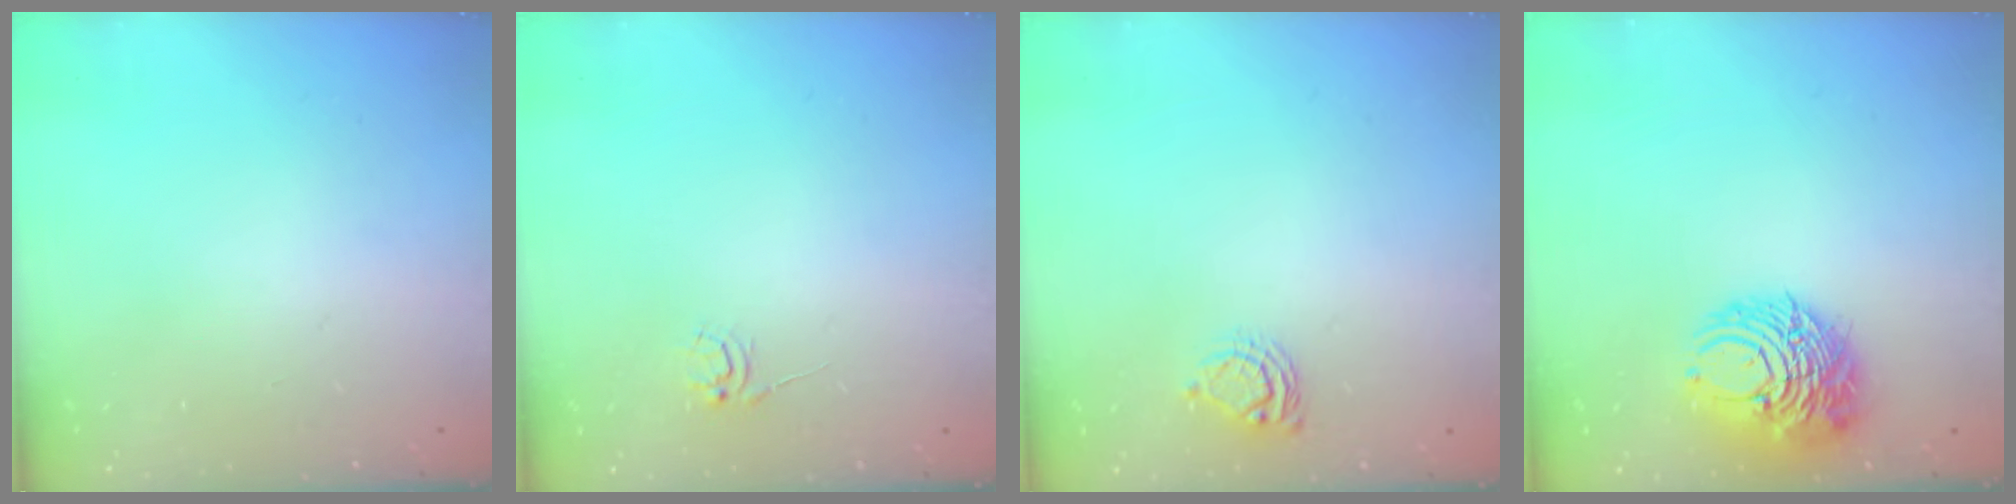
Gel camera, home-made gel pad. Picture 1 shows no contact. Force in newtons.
{"total": 2.5, "press": 2.5, "slide": 0.2}
{"total": 5.1, "press": 5.1, "slide": 0.5}
{"total": 9.7, "press": 9.6, "slide": 1.5}